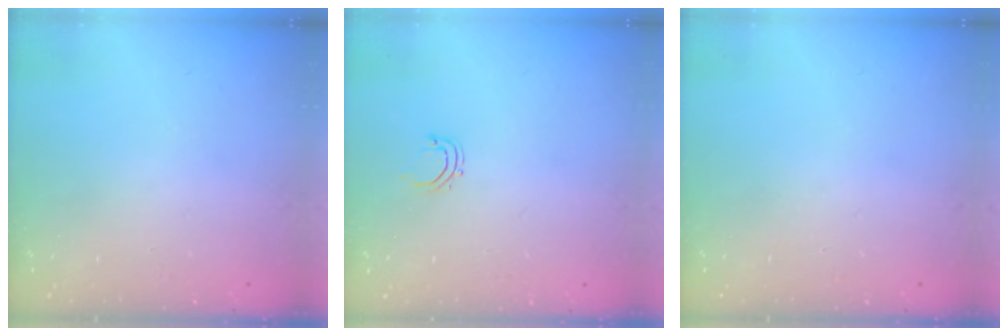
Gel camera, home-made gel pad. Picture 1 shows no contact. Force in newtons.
{"total": 2.8, "press": 2.8, "slide": 0.5}
{"total": 0.0}